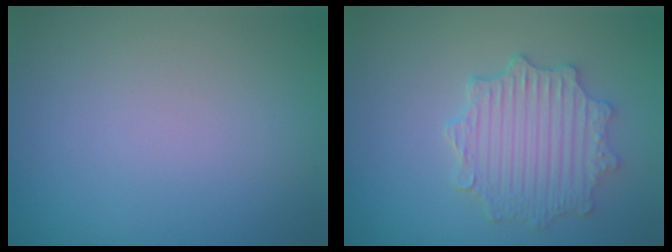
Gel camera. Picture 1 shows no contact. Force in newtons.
{"total": 4.7, "press": 3.9, "slide": 2.5}